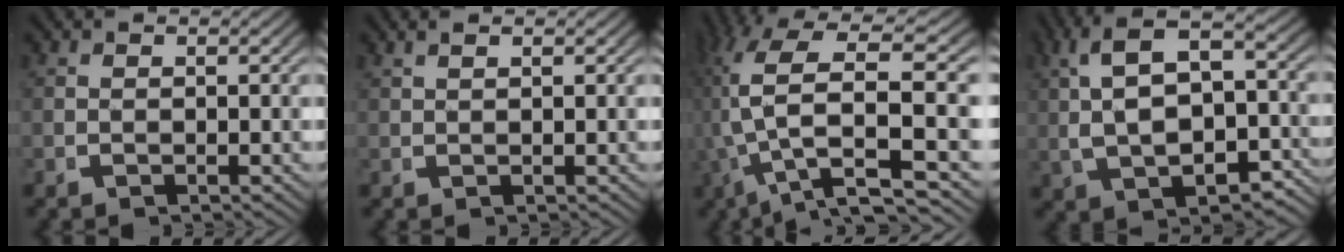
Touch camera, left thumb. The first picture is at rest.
{"total": 0.9, "force": [0.9, -0.2, 0.3], "torque": [-0.006, 0.002, 0.021]}
{"total": 11.1, "force": [1.3, 5.7, 9.4], "torque": [-0.207, -0.023, 0.041]}
{"total": 9.4, "force": [0.4, 5.7, 7.5], "torque": [-0.137, -0.005, 0.020]}